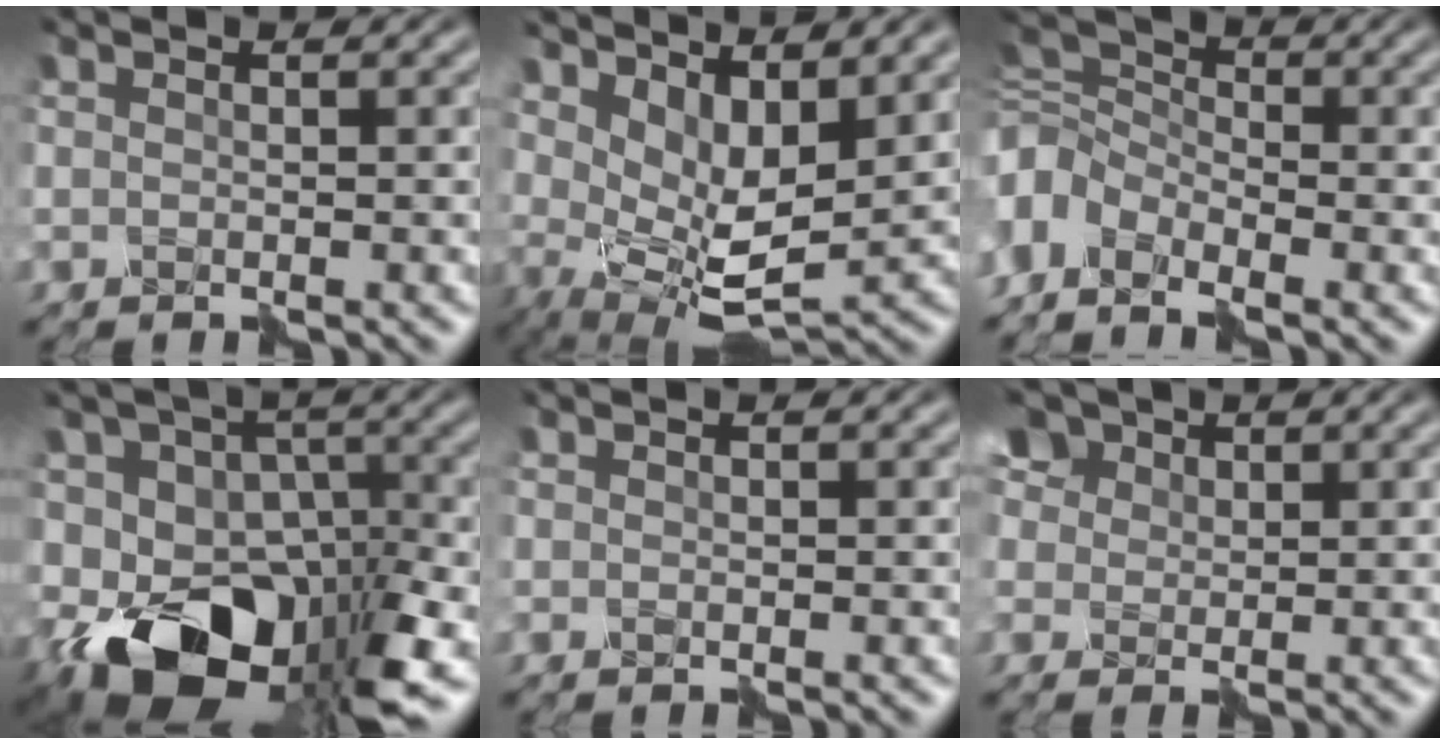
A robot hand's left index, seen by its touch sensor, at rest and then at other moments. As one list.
[{"total": 5.6, "force": [1.5, 2.8, 4.7], "torque": [-0.095, -0.023, 0.038]}, {"total": 6.4, "force": [-4.0, 3.5, 3.6], "torque": [-0.078, 0.008, -0.099]}, {"total": 13.3, "force": [-5.7, 8.3, 8.7], "torque": [-0.137, -0.013, -0.094]}, {"total": 0.0}, {"total": 8.6, "force": [4.9, 5.6, 4.3], "torque": [-0.134, 0.017, 0.086]}]